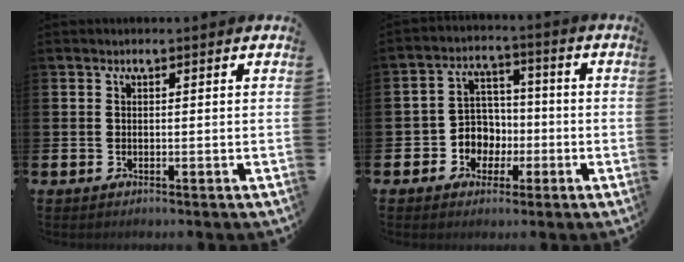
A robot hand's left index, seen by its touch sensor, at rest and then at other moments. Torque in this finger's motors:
{"motor_torque": [0.78, 0.70, 0.14, 0.05]}